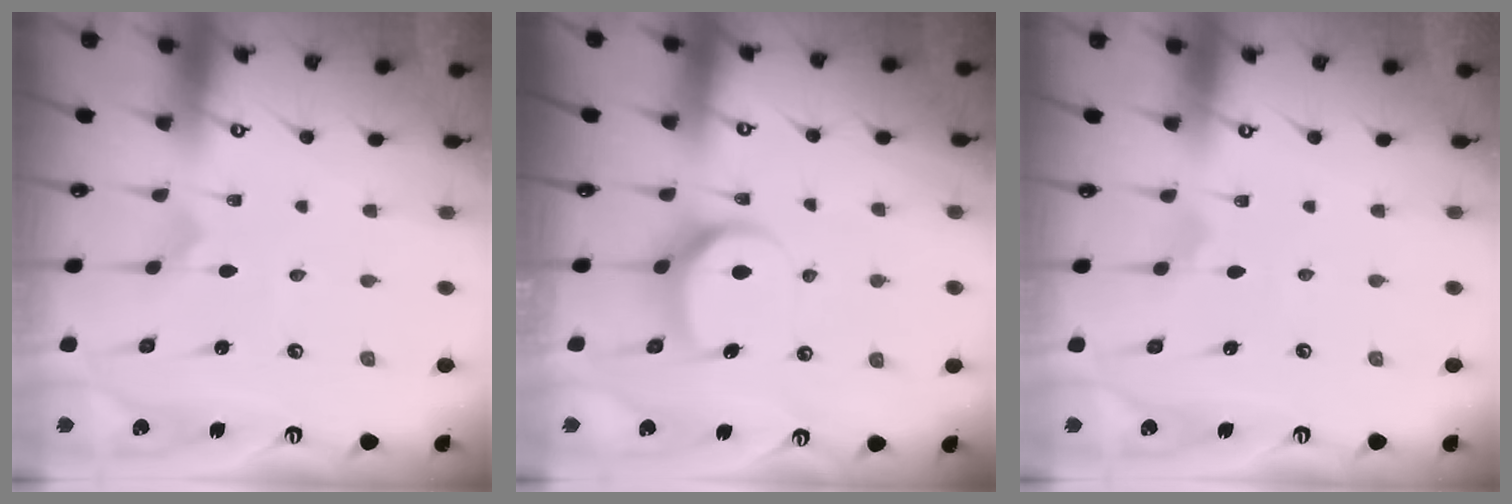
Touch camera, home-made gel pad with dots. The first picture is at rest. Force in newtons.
{"total": 7.5, "press": 7.4, "slide": 0.8}
{"total": 1.9, "press": 1.9, "slide": 0.5}